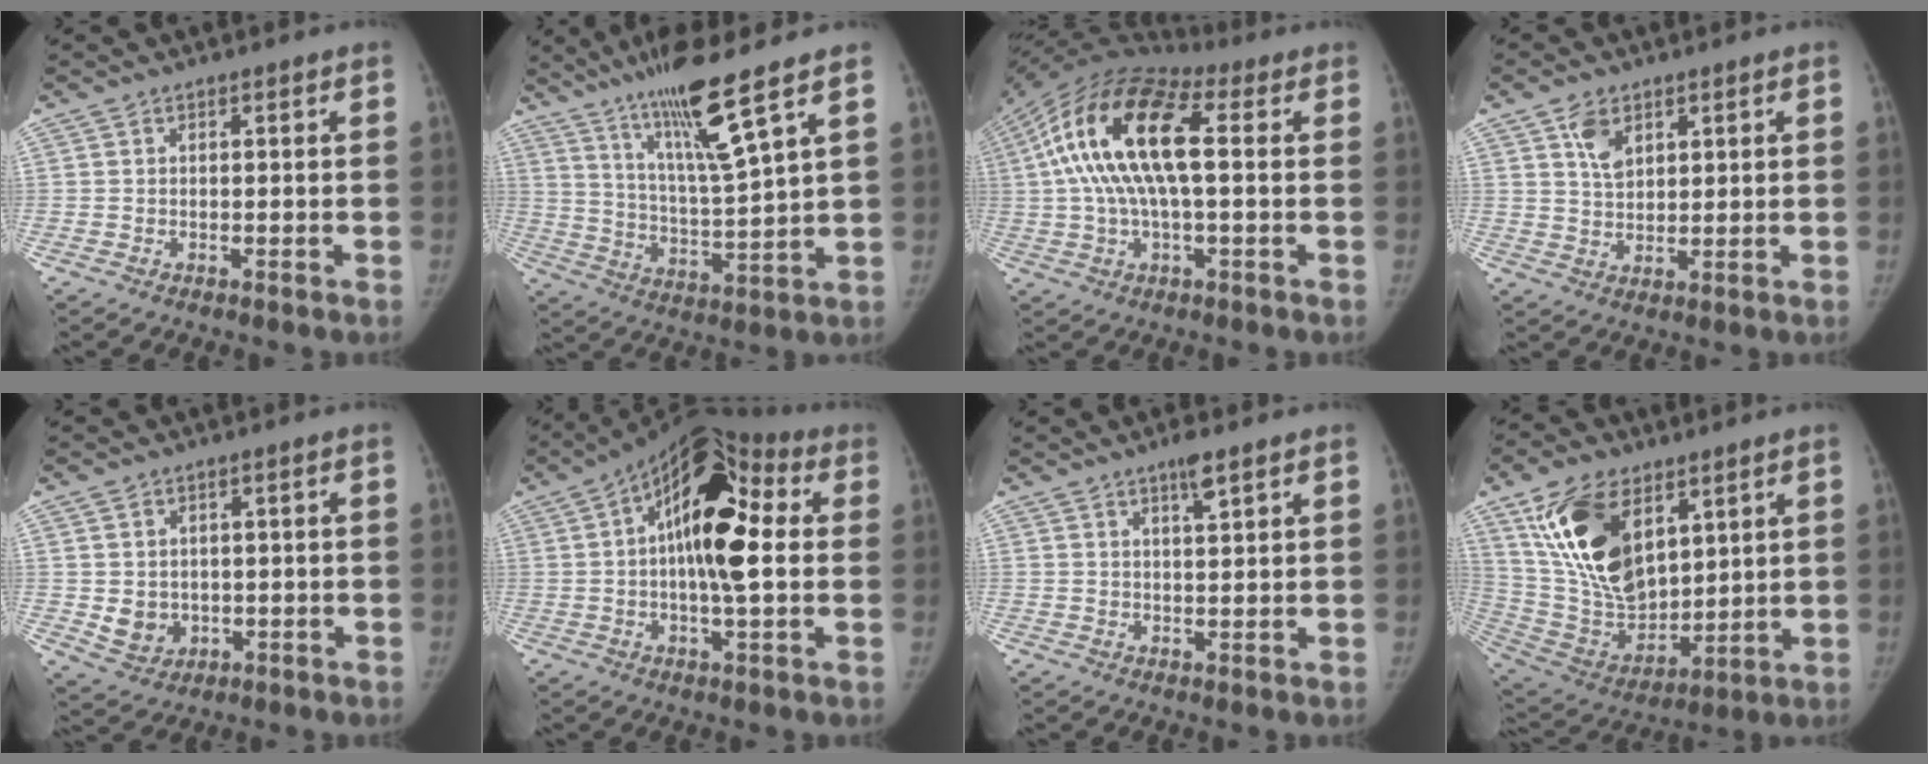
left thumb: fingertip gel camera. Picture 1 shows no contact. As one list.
[{"total": 14.4, "force": [9.2, 0.1, 11.1], "torque": [-0.196, -0.056, 0.169]}, {"total": 19.6, "force": [2.6, 8.4, 17.6], "torque": [-0.350, 0.041, 0.035]}, {"total": 5.3, "force": [2.7, 3.4, 3.1], "torque": [-0.038, -0.017, 0.051]}, {"total": 5.8, "force": [-0.5, 5.1, 2.7], "torque": [-0.025, 0.004, 0.010]}, {"total": 18.6, "force": [2.8, 7.8, 16.6], "torque": [-0.248, 0.030, 0.027]}, {"total": 3.2, "force": [2.1, 0.4, 2.4], "torque": [-0.041, -0.008, 0.037]}, {"total": 20.8, "force": [9.1, 11.8, 14.4], "torque": [-0.236, -0.044, 0.185]}]